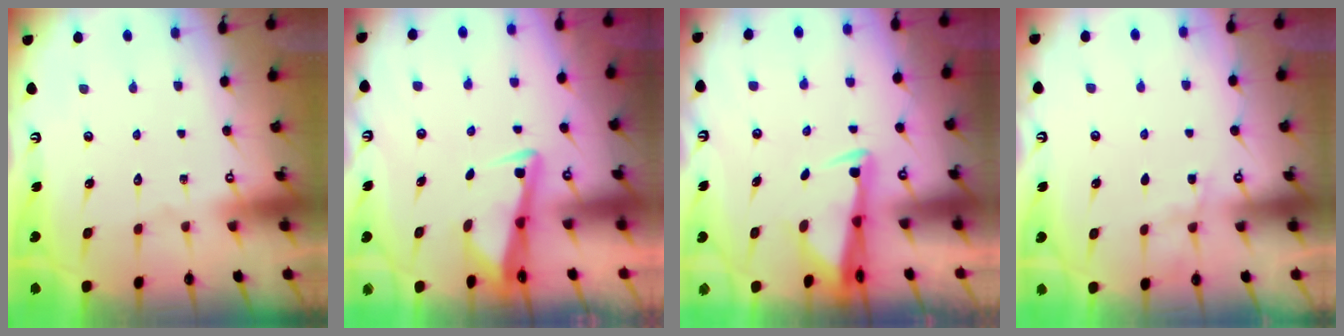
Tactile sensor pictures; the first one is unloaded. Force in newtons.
{"total": 3.3, "press": 3.2, "slide": 0.5}
{"total": 2.8, "press": 2.6, "slide": 0.9}
{"total": 3.8, "press": 3.7, "slide": 0.5}